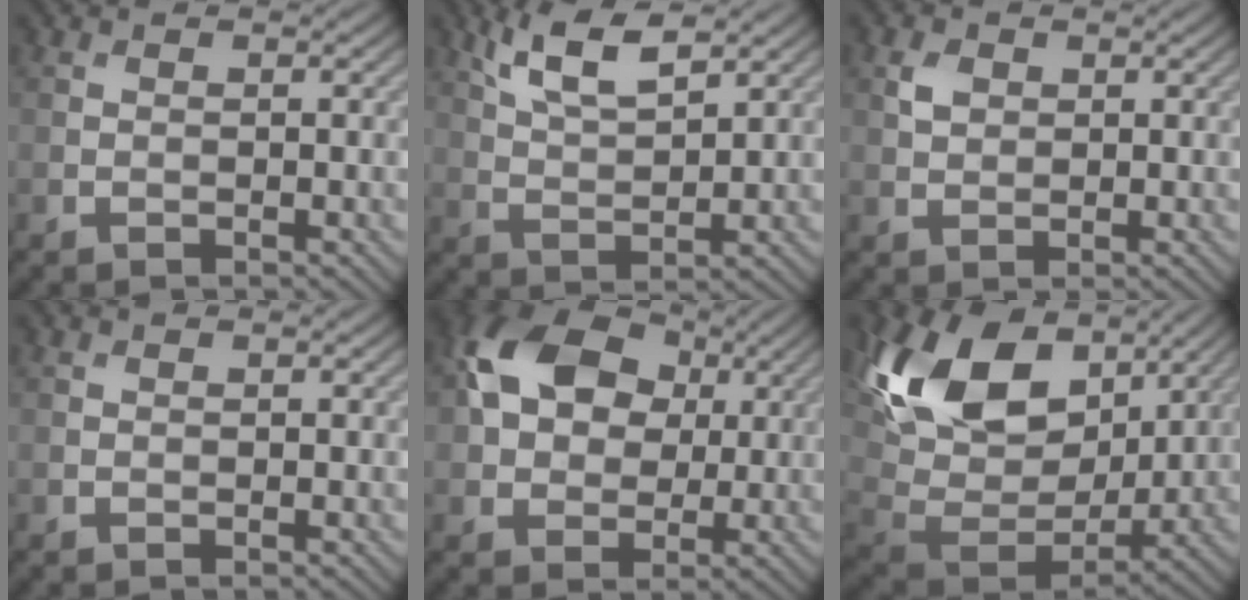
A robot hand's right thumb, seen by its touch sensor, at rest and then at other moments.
{"total": 6.9, "force": [4.4, 2.0, 4.9], "torque": [-0.112, 0.003, 0.091]}
{"total": 2.0, "force": [0.9, 1.4, 1.1], "torque": [-0.026, 0.003, 0.016]}
{"total": 0.0}
{"total": 12.2, "force": [3.2, 8.9, 7.7], "torque": [-0.165, 0.024, 0.045]}
{"total": 18.3, "force": [7.7, 11.7, 11.8], "torque": [-0.267, 0.023, 0.151]}